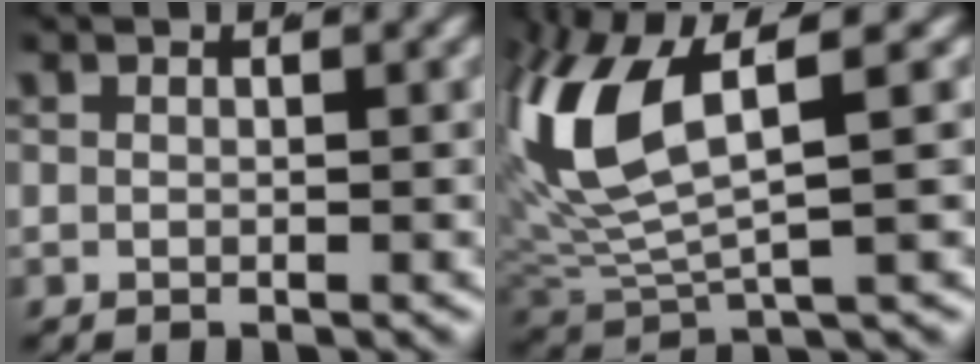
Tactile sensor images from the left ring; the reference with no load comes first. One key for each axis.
{"total": 8.4, "fx": 1.7, "fy": 4.5, "fz": 6.9, "tx": -0.173, "ty": -0.012, "tz": 0.044}